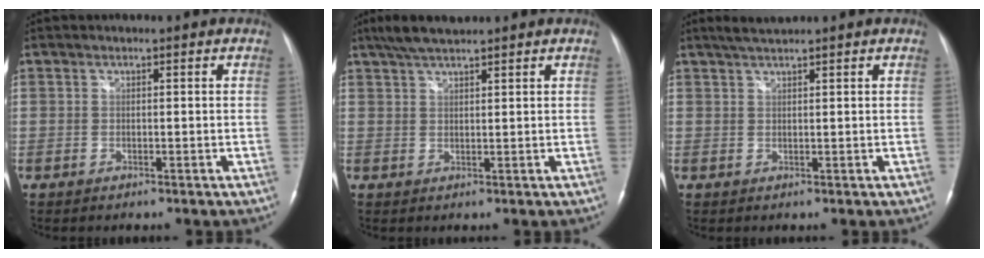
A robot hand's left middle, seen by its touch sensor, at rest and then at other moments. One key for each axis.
{"total": 4.7, "fx": 4.0, "fy": 0.4, "fz": 2.5, "tx": -0.056, "ty": 0.015, "tz": 0.078}
{"total": 2.3, "fx": 2.0, "fy": -0.4, "fz": 1.0, "tx": -0.022, "ty": 0.004, "tz": 0.040}